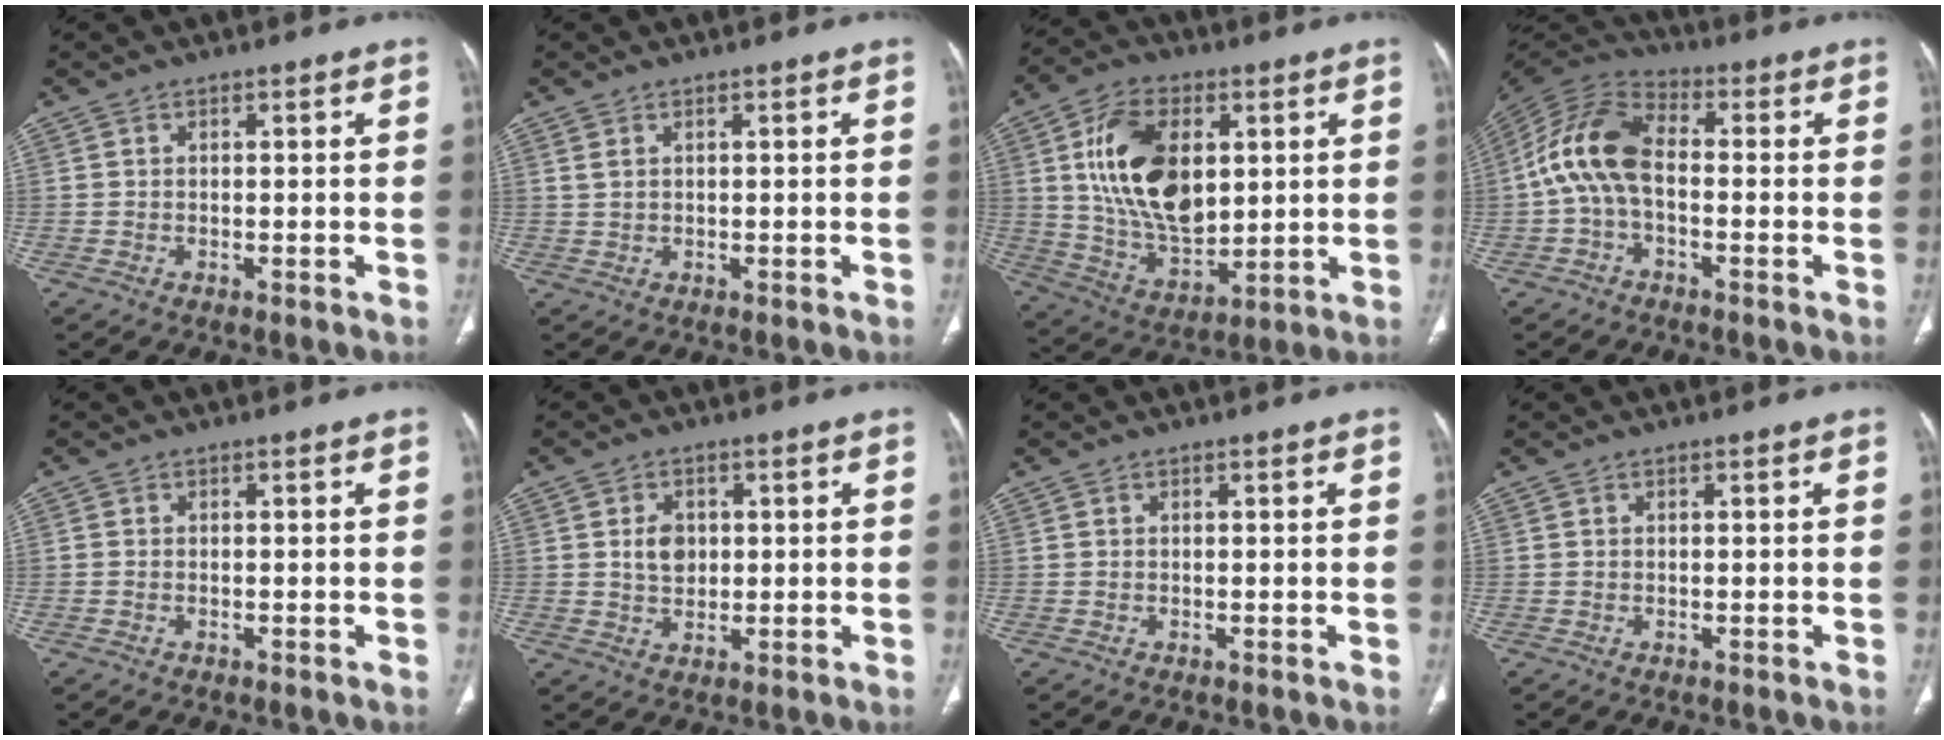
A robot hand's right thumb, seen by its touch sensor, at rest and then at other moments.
{"total": 1.2, "force": [0.8, 0.5, 0.9], "torque": [-0.021, 0.005, 0.023]}
{"total": 19.2, "force": [4.4, 11.5, 14.7], "torque": [-0.236, -0.017, 0.089]}
{"total": 11.5, "force": [-1.1, 6.5, 9.4], "torque": [-0.187, 0.032, -0.033]}
{"total": 0.0}
{"total": 4.3, "force": [0.7, 3.3, 2.7], "torque": [-0.030, -0.004, 0.014]}
{"total": 0.0}
{"total": 0.0}